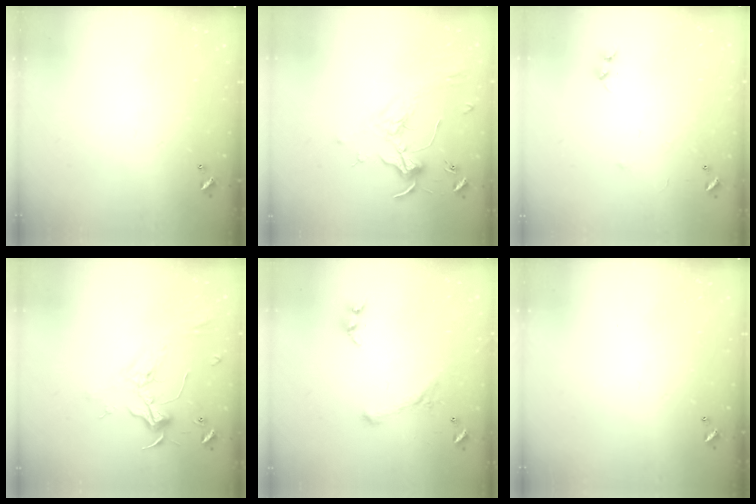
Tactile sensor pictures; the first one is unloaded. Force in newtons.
{"total": 1.8, "press": 1.6, "slide": 0.8}
{"total": 7.7, "press": 7.7, "slide": 0.5}
{"total": 2.4, "press": 2.3, "slide": 0.8}
{"total": 2.8, "press": 2.6, "slide": 0.9}
{"total": 0.0}